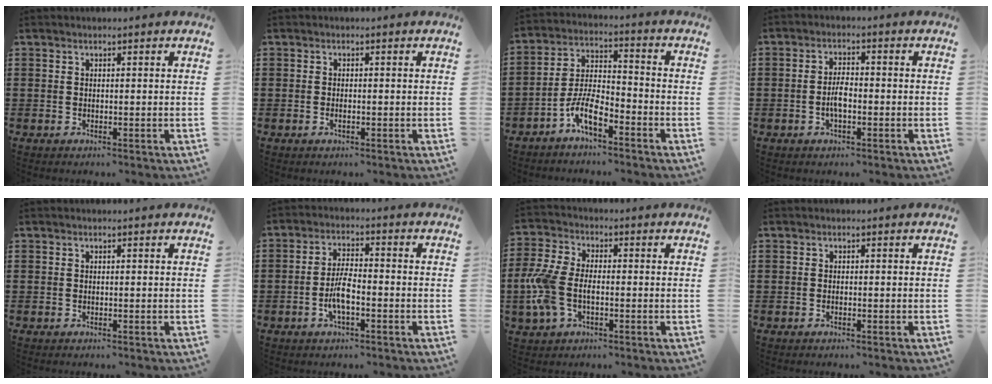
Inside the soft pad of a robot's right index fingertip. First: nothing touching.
{"total": 0.5, "force": [-0.3, 0.2, 0.4], "torque": [-0.008, -0.004, -0.004]}
{"total": 6.9, "force": [-4.5, 2.4, 4.7], "torque": [-0.111, 0.001, -0.089]}
{"total": 3.2, "force": [-0.8, 1.3, 2.9], "torque": [-0.066, 0.001, -0.020]}
{"total": 0.0}
{"total": 5.2, "force": [-1.7, 1.6, 4.6], "torque": [-0.096, 0.001, -0.036]}
{"total": 7.2, "force": [-1.6, 4.2, 5.5], "torque": [-0.153, -0.005, -0.039]}
{"total": 0.0}